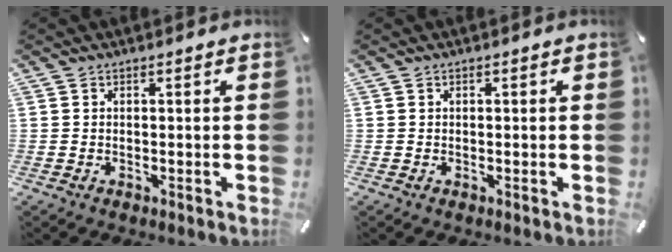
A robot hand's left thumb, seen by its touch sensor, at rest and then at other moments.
{"total": 0.0}